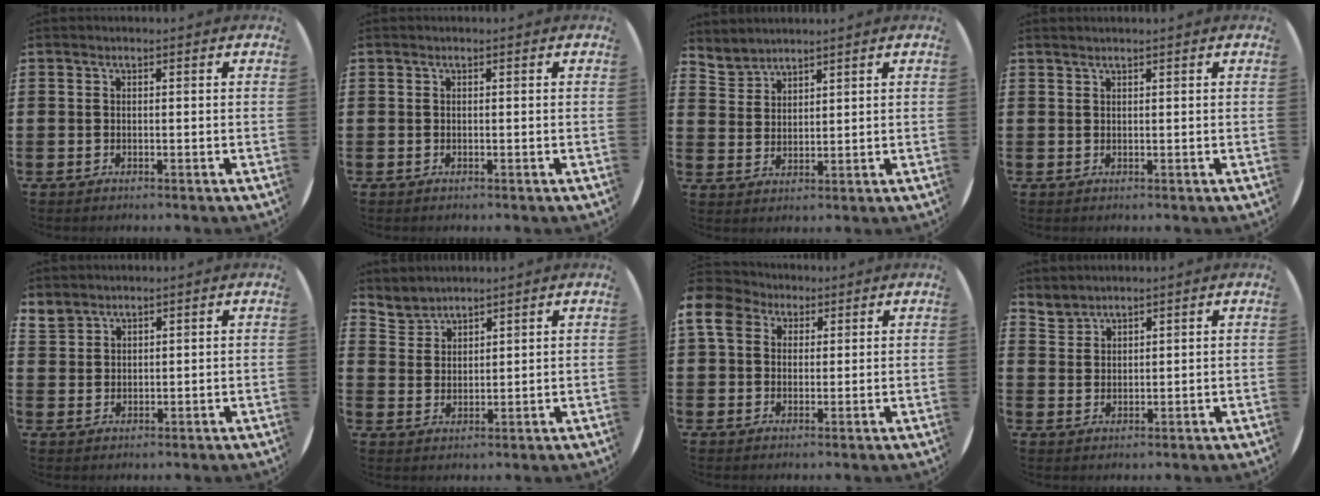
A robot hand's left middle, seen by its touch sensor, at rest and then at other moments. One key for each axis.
{"total": 0.0}
{"total": 3.1, "fx": 3.0, "fy": 0.4, "fz": -0.6, "tx": 0.004, "ty": -0.011, "tz": 0.059}
{"total": 0.5, "fx": 0.5, "fy": -0.1, "fz": 0.0, "tx": 0.001, "ty": 0.000, "tz": 0.011}
{"total": 2.4, "fx": 2.4, "fy": 0.5, "fz": -0.2, "tx": 0.000, "ty": -0.004, "tz": 0.047}
{"total": 3.4, "fx": 3.3, "fy": 0.6, "fz": -0.6, "tx": 0.003, "ty": -0.012, "tz": 0.064}
{"total": 6.1, "fx": 3.4, "fy": 4.5, "fz": 2.3, "tx": -0.057, "ty": 0.013, "tz": 0.062}
{"total": 2.7, "fx": 2.7, "fy": 0.3, "fz": -0.5, "tx": 0.004, "ty": -0.008, "tz": 0.052}